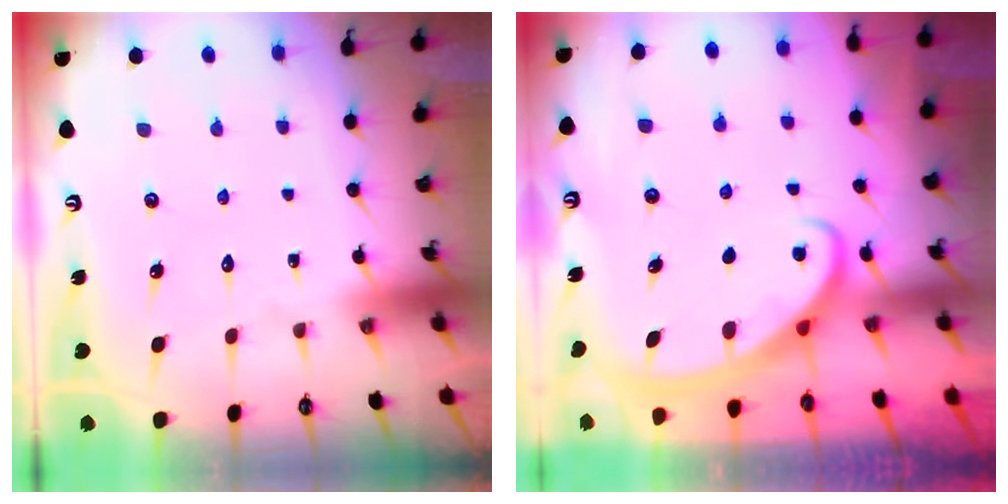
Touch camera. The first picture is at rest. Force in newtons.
{"total": 2.8, "press": 2.8, "slide": 0.4}